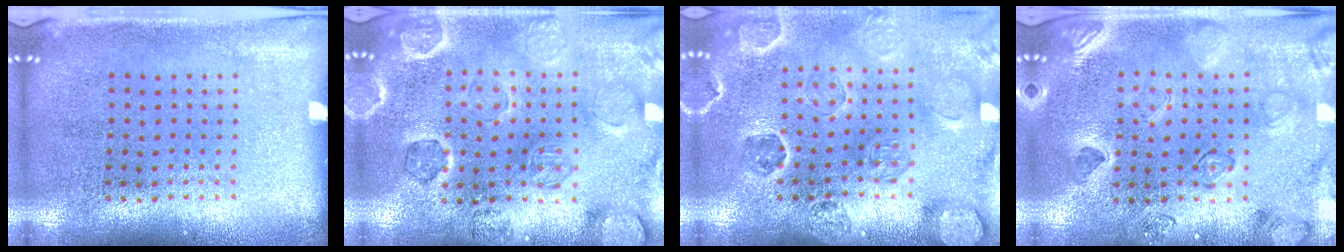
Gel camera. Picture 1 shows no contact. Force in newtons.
{"total": 1.6, "press": 1.6, "slide": 0.2}
{"total": 2.7, "press": 2.7, "slide": 0.6}
{"total": 2.4, "press": 2.4, "slide": 0.5}